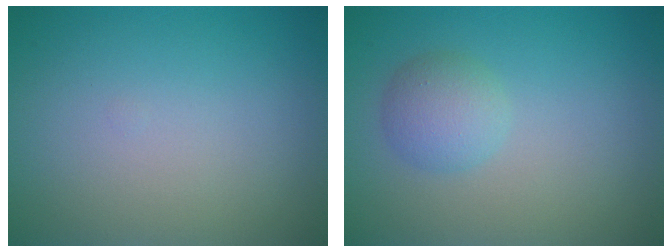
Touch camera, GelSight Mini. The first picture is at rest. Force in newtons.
{"total": 2.5, "press": 2.5, "slide": 0.1}